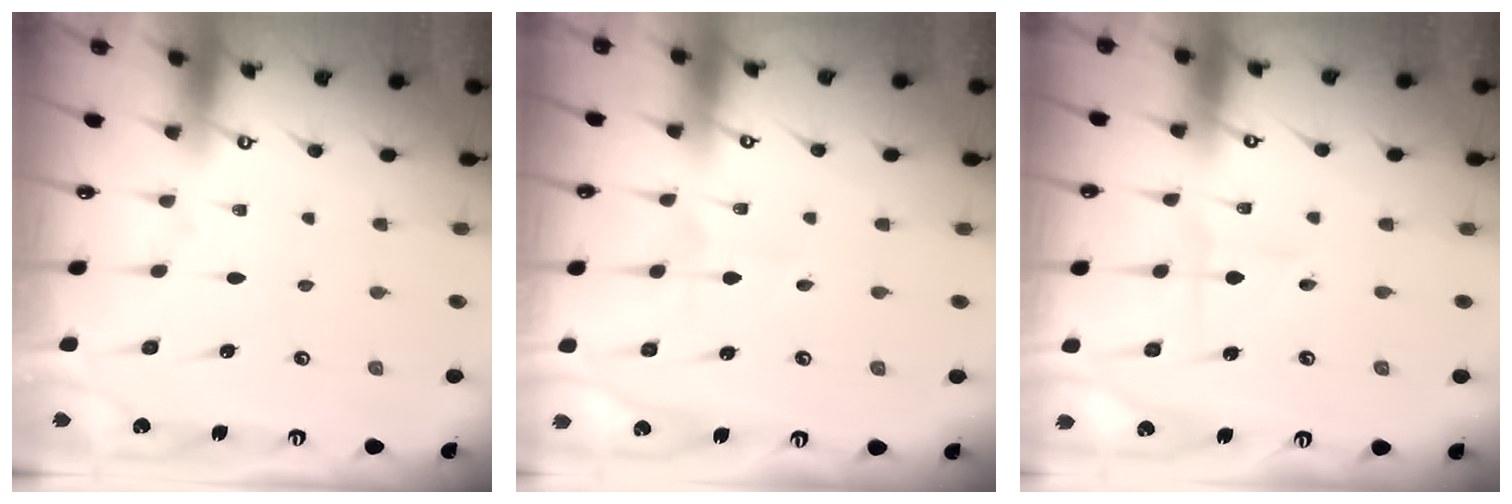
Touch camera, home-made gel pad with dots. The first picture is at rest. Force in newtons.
{"total": 2.1, "press": 2.1, "slide": 0.2}
{"total": 1.9, "press": 1.9, "slide": 0.2}